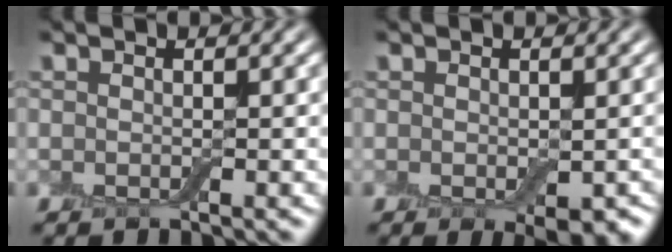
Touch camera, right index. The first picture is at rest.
{"total": 2.6, "force": [-0.8, 1.1, 2.2], "torque": [-0.026, -0.011, -0.005]}